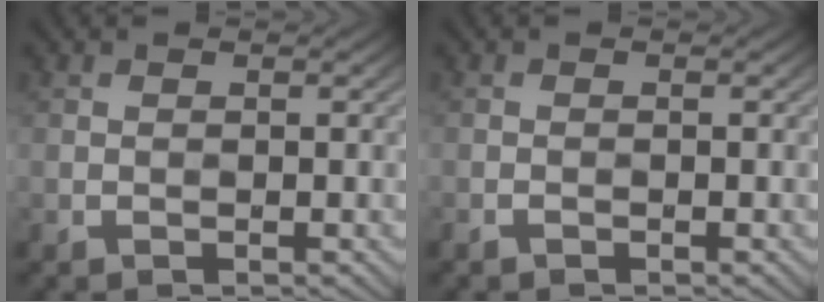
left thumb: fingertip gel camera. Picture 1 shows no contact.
{"total": 0.7, "force": [-0.7, 0.1, 0.2], "torque": [-0.004, 0.005, -0.013]}